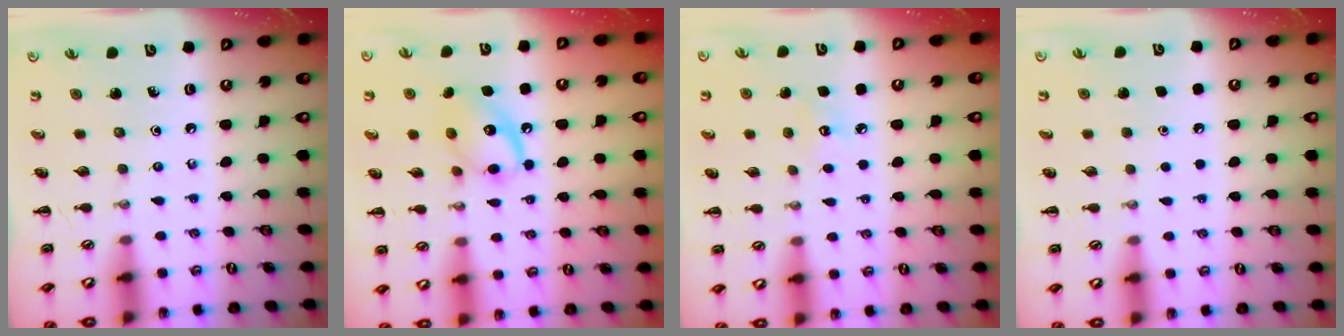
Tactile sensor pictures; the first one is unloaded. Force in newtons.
{"total": 11.2, "press": 11.2, "slide": 0.4}
{"total": 5.7, "press": 5.5, "slide": 1.6}
{"total": 1.7, "press": 1.7, "slide": 0.1}